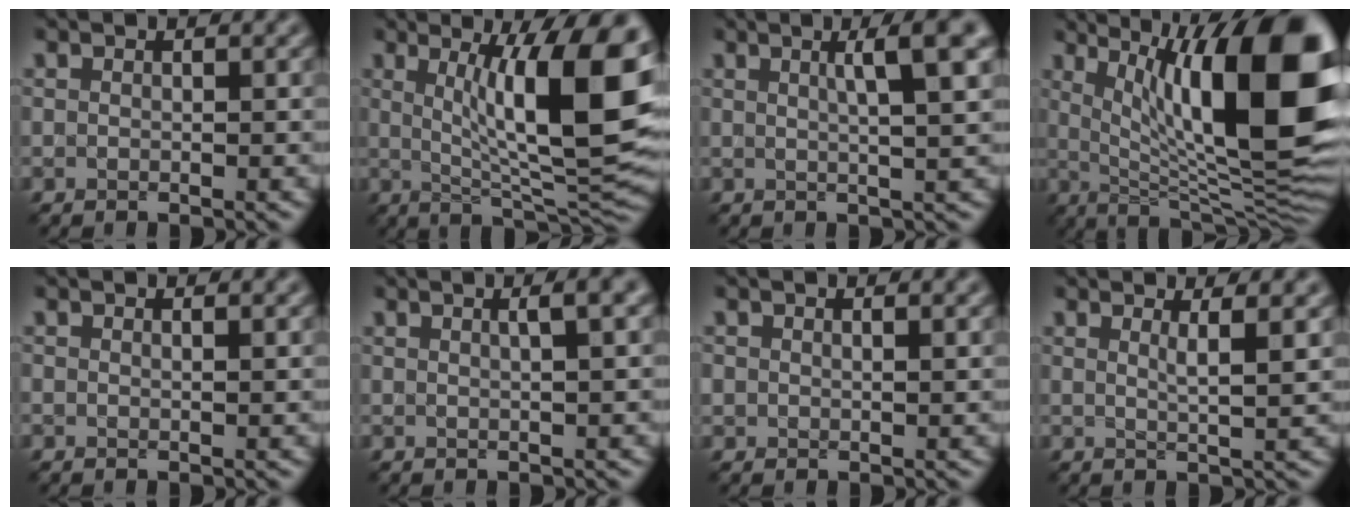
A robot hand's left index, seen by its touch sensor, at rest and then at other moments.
{"total": 12.9, "force": [2.7, 3.1, 12.3], "torque": [-0.168, -0.006, 0.044]}
{"total": 5.2, "force": [1.9, 1.1, 4.8], "torque": [-0.047, 0.014, 0.021]}
{"total": 16.3, "force": [3.9, 4.8, 15.1], "torque": [-0.196, -0.001, 0.065]}
{"total": 0.5, "force": [0.3, 0.1, 0.4], "torque": [-0.005, 0.001, 0.002]}
{"total": 3.3, "force": [1.3, 1.2, 2.8], "torque": [-0.019, 0.013, -0.001]}
{"total": 1.0, "force": [0.6, 0.7, 0.5], "torque": [-0.006, -0.002, 0.011]}
{"total": 2.2, "force": [1.1, 0.5, 1.9], "torque": [-0.019, -0.001, 0.009]}